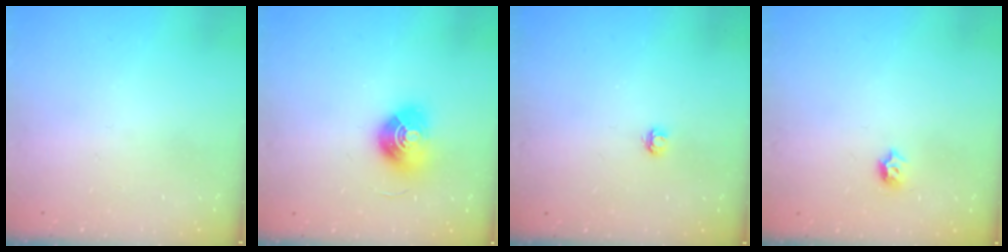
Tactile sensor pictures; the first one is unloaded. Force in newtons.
{"total": 9.9, "press": 9.9, "slide": 0.9}
{"total": 3.2, "press": 3.2, "slide": 0.3}
{"total": 4.0, "press": 3.9, "slide": 0.8}